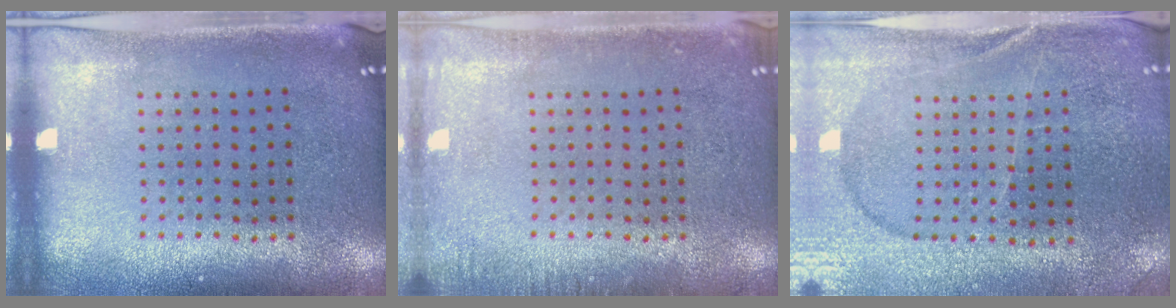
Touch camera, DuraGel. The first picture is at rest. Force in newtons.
{"total": 1.3, "press": 1.2, "slide": 0.2}
{"total": 1.5, "press": 1.5, "slide": 0.2}